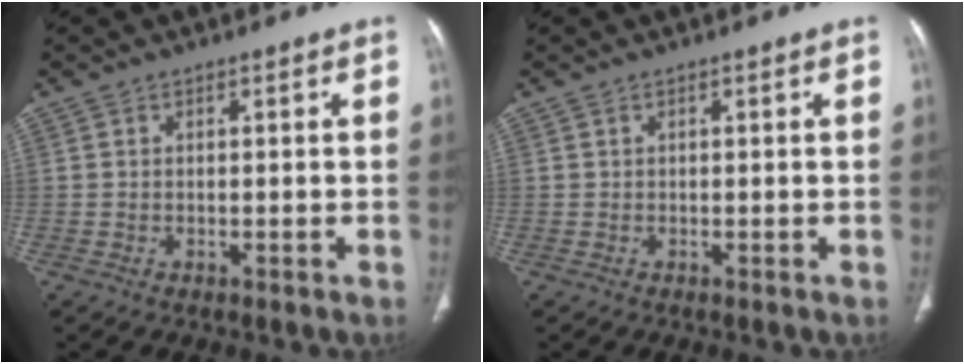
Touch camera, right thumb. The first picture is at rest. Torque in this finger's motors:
{"motor_torque": [0.00, 0.00, 0.00, 0.00, 0.01]}